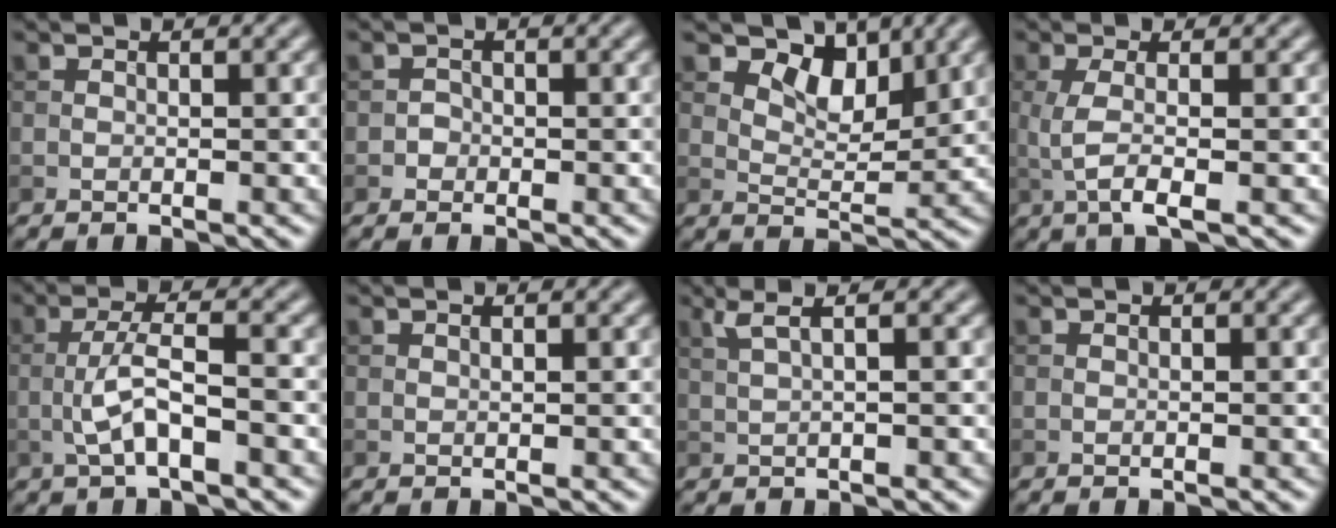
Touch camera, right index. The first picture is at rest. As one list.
[{"total": 0.8, "force": [-0.3, 0.7, 0.1], "torque": [0.004, 0.000, -0.007]}, {"total": 4.6, "force": [2.8, 2.4, 2.7], "torque": [-0.048, -0.008, 0.044]}, {"total": 3.3, "force": [-0.3, 0.9, 3.2], "torque": [-0.068, -0.006, -0.006]}, {"total": 4.0, "force": [-1.3, 1.0, 3.7], "torque": [-0.074, 0.009, -0.028]}, {"total": 0.0}, {"total": 2.9, "force": [1.4, 0.9, 2.4], "torque": [-0.035, 0.003, 0.017]}, {"total": 0.0}]